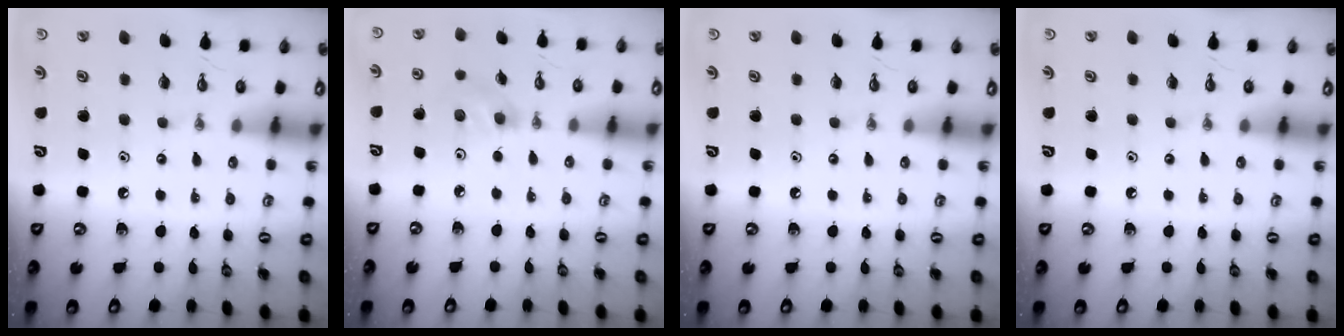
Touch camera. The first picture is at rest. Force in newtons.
{"total": 3.6, "press": 3.5, "slide": 0.7}
{"total": 0.0}
{"total": 0.0}